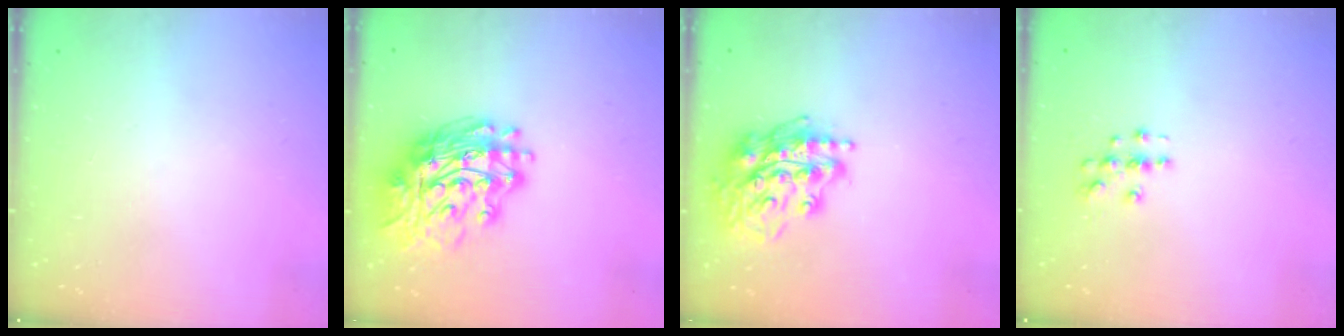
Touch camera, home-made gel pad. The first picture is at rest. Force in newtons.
{"total": 17.2, "press": 17.1, "slide": 1.9}
{"total": 17.5, "press": 17.4, "slide": 1.8}
{"total": 3.9, "press": 3.9, "slide": 0.5}